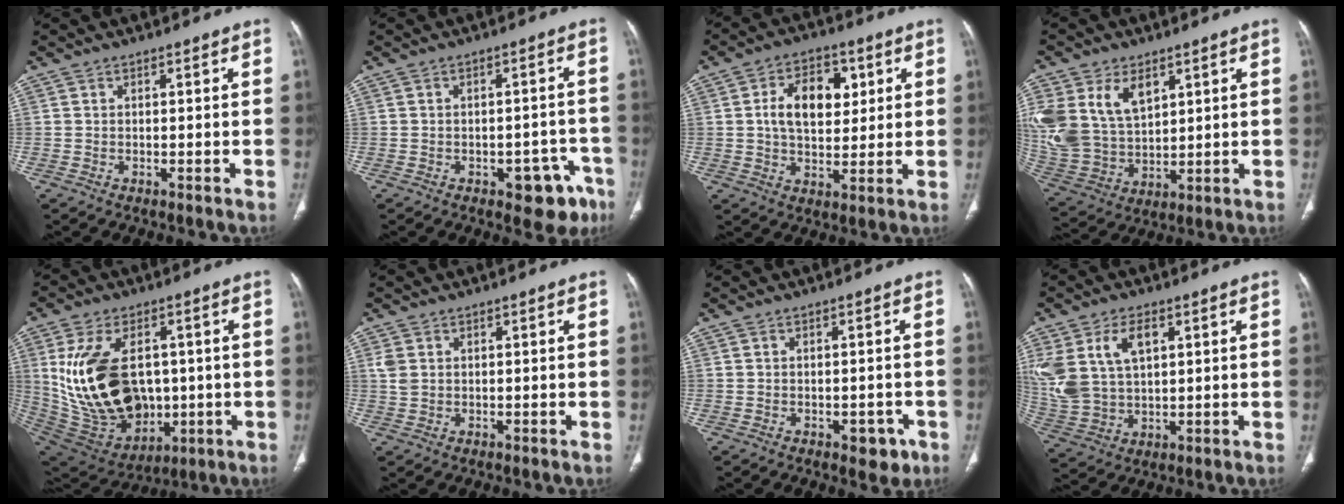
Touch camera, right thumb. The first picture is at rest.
{"total": 8.0, "force": [-4.3, 4.3, 5.1], "torque": [-0.029, 0.030, -0.047]}
{"total": 11.5, "force": [2.7, 7.3, 8.5], "torque": [-0.108, 0.000, 0.045]}
{"total": 18.5, "force": [7.3, 12.5, 11.6], "torque": [-0.248, -0.009, 0.160]}
{"total": 22.7, "force": [1.7, 15.0, 16.9], "torque": [-0.309, -0.011, 0.067]}
{"total": 2.4, "force": [0.8, 1.8, 1.4], "torque": [-0.033, 0.002, 0.023]}
{"total": 3.8, "force": [-1.8, 2.4, 2.4], "torque": [-0.007, 0.006, -0.018]}
{"total": 14.2, "force": [4.9, 8.8, 10.0], "torque": [-0.216, -0.007, 0.112]}